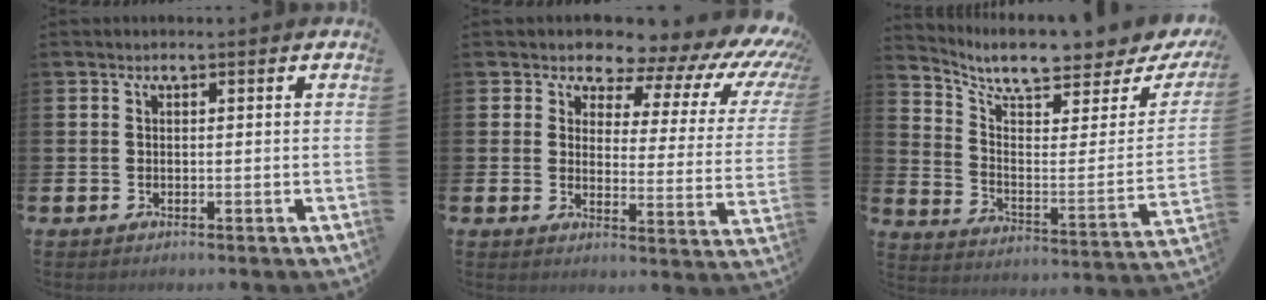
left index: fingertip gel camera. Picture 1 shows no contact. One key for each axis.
{"total": 5.9, "fx": 5.0, "fy": 2.7, "fz": 1.7, "tx": -0.034, "ty": -0.055, "tz": 0.075}
{"total": 8.1, "fx": 7.1, "fy": 1.7, "fz": 3.5, "tx": -0.078, "ty": -0.064, "tz": 0.115}